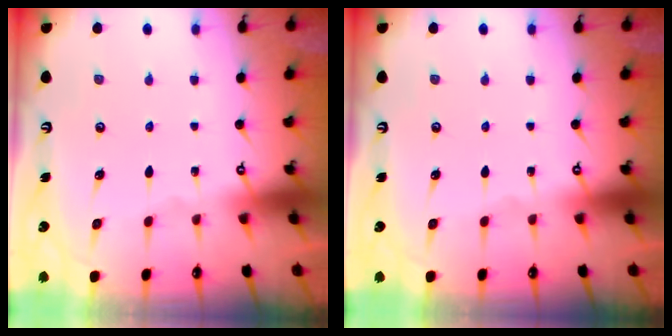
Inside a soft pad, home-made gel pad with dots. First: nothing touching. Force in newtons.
{"total": 0.0}